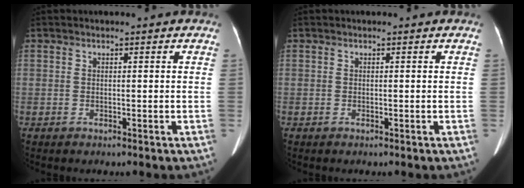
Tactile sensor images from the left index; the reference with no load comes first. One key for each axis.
{"total": 0.0}